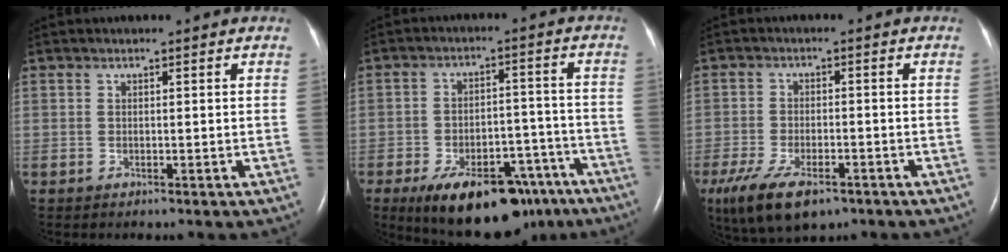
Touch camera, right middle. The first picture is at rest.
{"total": 17.6, "force": [-12.3, 7.9, 9.8], "torque": [-0.128, 0.020, -0.177]}
{"total": 10.9, "force": [-6.9, 4.4, 7.2], "torque": [-0.144, -0.017, -0.113]}